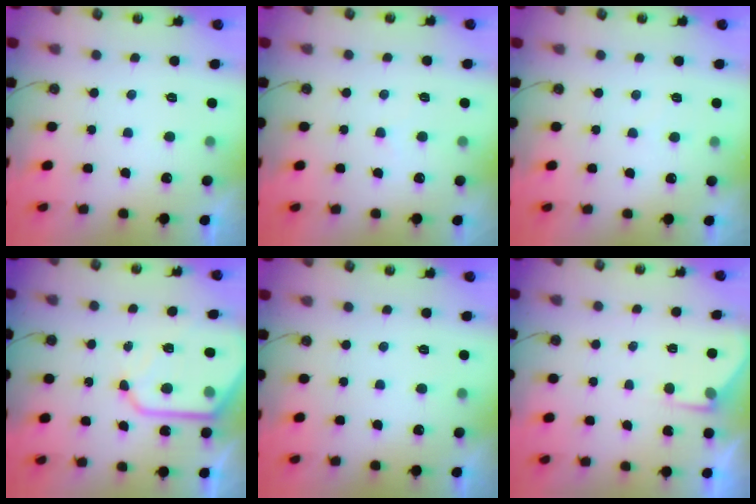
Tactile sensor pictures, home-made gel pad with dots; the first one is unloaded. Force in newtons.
{"total": 3.5, "press": 3.4, "slide": 0.6}
{"total": 2.8, "press": 2.7, "slide": 0.5}
{"total": 10.7, "press": 10.7, "slide": 0.9}
{"total": 0.0}
{"total": 2.9, "press": 2.9, "slide": 0.5}